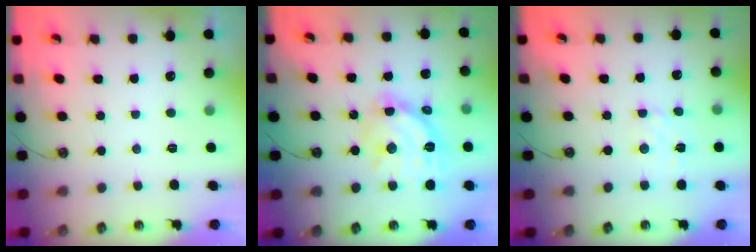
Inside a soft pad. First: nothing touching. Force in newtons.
{"total": 16.0, "press": 16.0, "slide": 1.3}
{"total": 3.2, "press": 3.1, "slide": 0.5}